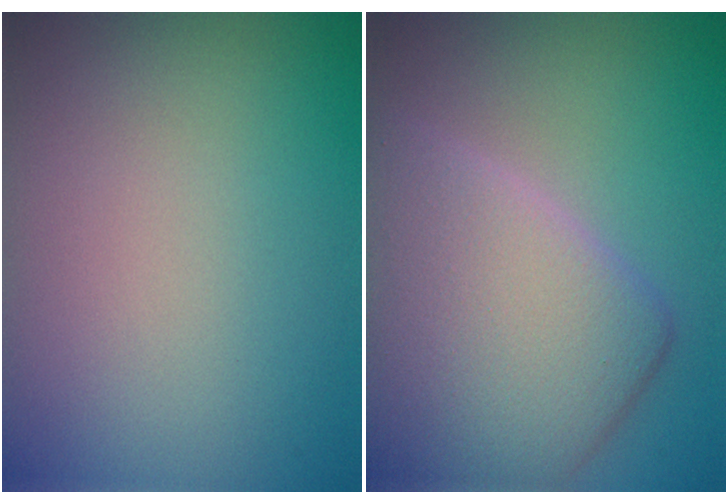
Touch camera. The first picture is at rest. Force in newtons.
{"total": 8.4, "press": 8.4, "slide": 0.4}